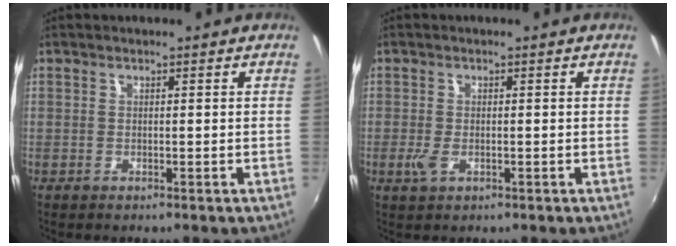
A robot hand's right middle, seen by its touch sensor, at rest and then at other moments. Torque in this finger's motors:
{"motor_torque": [0.44, -0.52, 0.11, 0.05]}